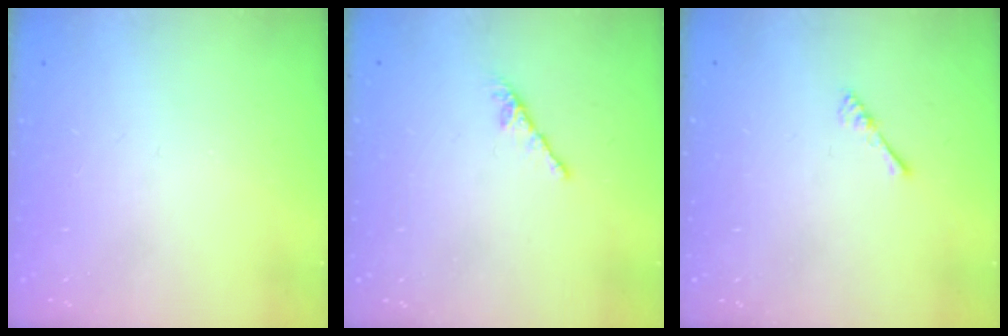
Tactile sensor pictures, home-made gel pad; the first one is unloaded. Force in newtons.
{"total": 0.0}
{"total": 2.4, "press": 2.4, "slide": 0.5}